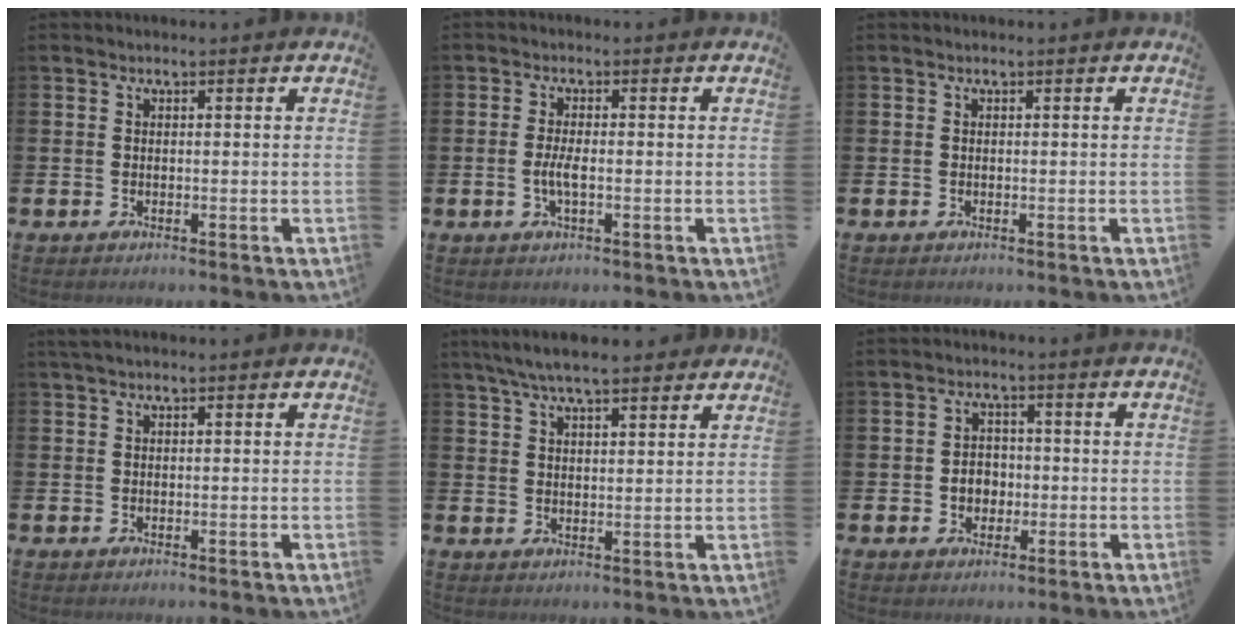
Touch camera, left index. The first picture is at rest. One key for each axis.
{"total": 2.6, "fx": -0.6, "fy": 0.7, "fz": 2.4, "tx": -0.050, "ty": -0.002, "tz": -0.013}
{"total": 0.0}
{"total": 0.9, "fx": 0.6, "fy": 0.1, "fz": 0.7, "tx": -0.011, "ty": 0.002, "tz": 0.010}
{"total": 6.1, "fx": 5.5, "fy": 1.0, "fz": 2.4, "tx": -0.057, "ty": -0.014, "tz": 0.100}
{"total": 3.3, "fx": -0.6, "fy": 2.7, "fz": 1.6, "tx": -0.014, "ty": -0.003, "tz": -0.021}